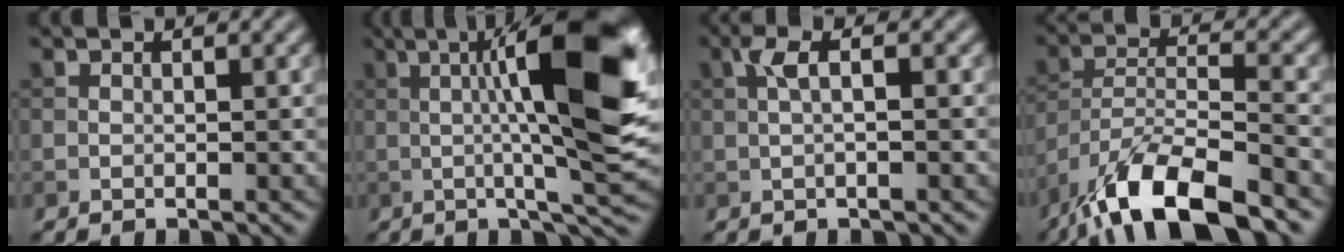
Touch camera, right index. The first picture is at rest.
{"total": 14.2, "force": [1.8, 2.7, 13.8], "torque": [-0.188, 0.009, 0.027]}
{"total": 2.3, "force": [0.3, 0.5, 2.2], "torque": [-0.045, 0.008, 0.005]}
{"total": 11.1, "force": [-8.3, 3.0, 6.8], "torque": [-0.110, 0.006, -0.158]}